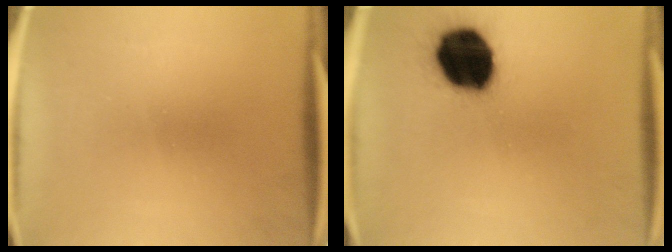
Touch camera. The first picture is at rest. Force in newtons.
{"total": 19.8}